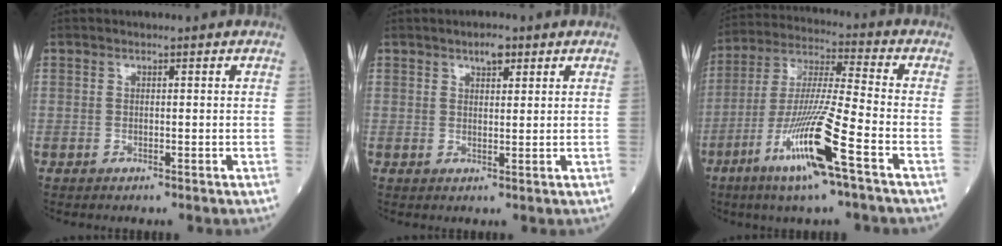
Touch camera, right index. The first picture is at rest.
{"total": 2.5, "force": [1.6, 1.0, 1.7], "torque": [-0.028, 0.002, 0.025]}
{"total": 14.4, "force": [-6.9, -0.3, 12.7], "torque": [-0.257, -0.019, -0.130]}